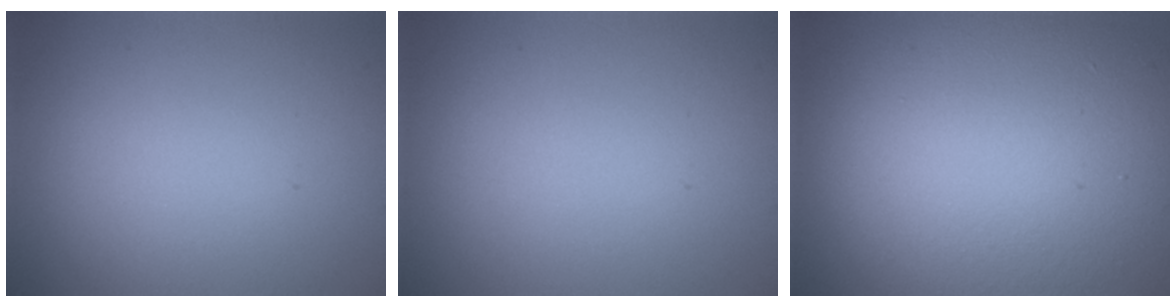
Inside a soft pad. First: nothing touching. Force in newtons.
{"total": 0.0}
{"total": 16.3, "press": 16.3, "slide": 1.0}